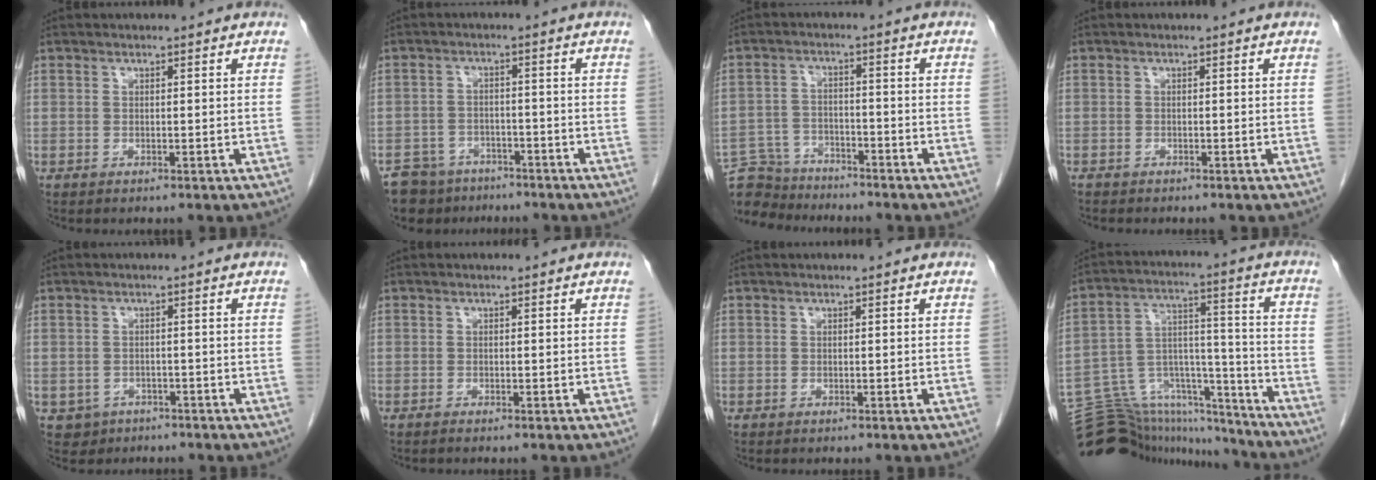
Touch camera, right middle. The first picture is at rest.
{"total": 8.2, "force": [-6.5, 4.8, 1.2], "torque": [-0.022, 0.005, -0.099]}
{"total": 8.4, "force": [-8.0, 2.5, 0.0], "torque": [-0.003, 0.012, -0.142]}
{"total": 1.1, "force": [-1.0, 0.3, 0.4], "torque": [-0.012, -0.002, -0.016]}
{"total": 2.9, "force": [-1.6, 2.5, 0.1], "torque": [-0.005, 0.009, -0.020]}
{"total": 0.6, "force": [-0.4, 0.1, 0.4], "torque": [-0.008, -0.001, -0.004]}
{"total": 0.0}
{"total": 18.4, "force": [-17.1, 6.1, 3.1], "torque": [-0.071, 0.070, -0.259]}